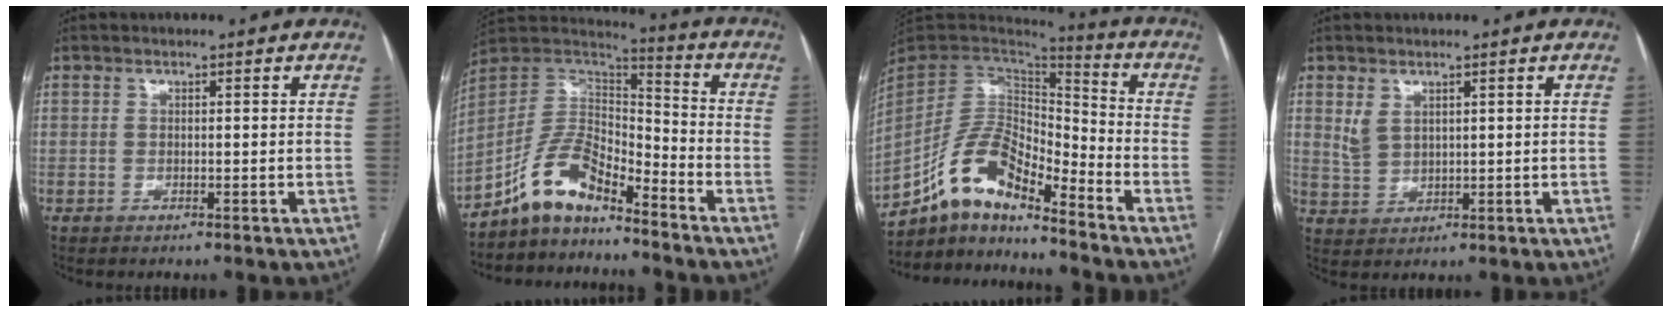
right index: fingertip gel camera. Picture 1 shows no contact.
{"total": 10.5, "force": [-8.1, 3.6, 5.7], "torque": [-0.117, 0.032, -0.156]}
{"total": 12.9, "force": [-9.8, 3.9, 7.4], "torque": [-0.143, 0.033, -0.183]}
{"total": 2.9, "force": [1.6, 1.9, 1.6], "torque": [-0.039, 0.005, 0.043]}